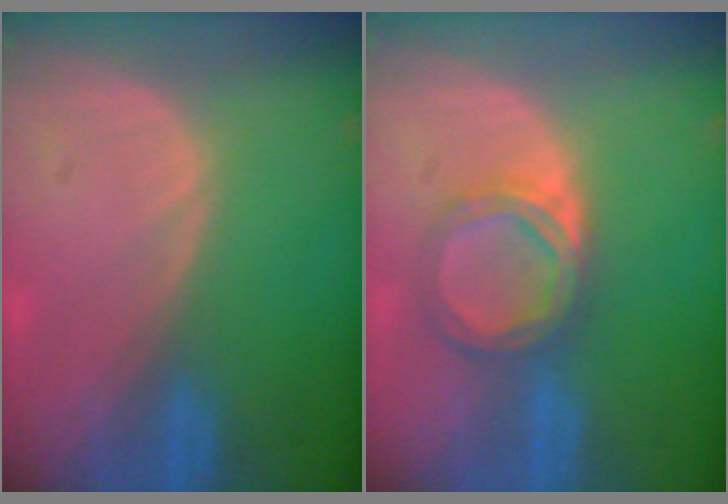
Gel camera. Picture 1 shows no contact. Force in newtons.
{"total": 5.1, "press": 5.0, "slide": 0.7}